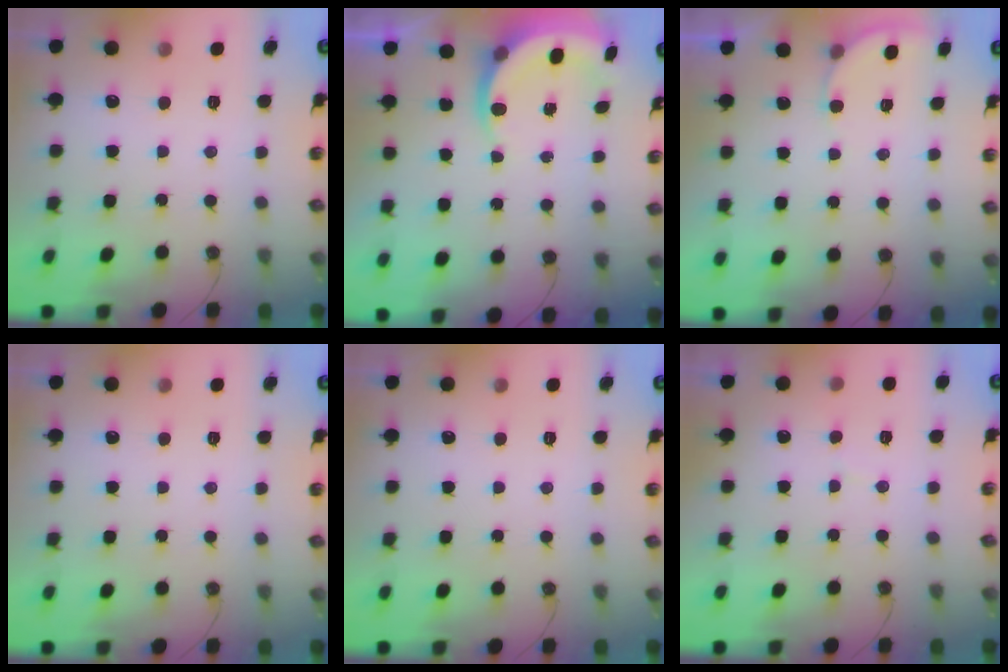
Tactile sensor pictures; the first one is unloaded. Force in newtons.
{"total": 5.6, "press": 5.5, "slide": 1.2}
{"total": 4.1, "press": 4.1, "slide": 0.3}
{"total": 0.0}
{"total": 0.0}
{"total": 2.9, "press": 2.9, "slide": 0.3}